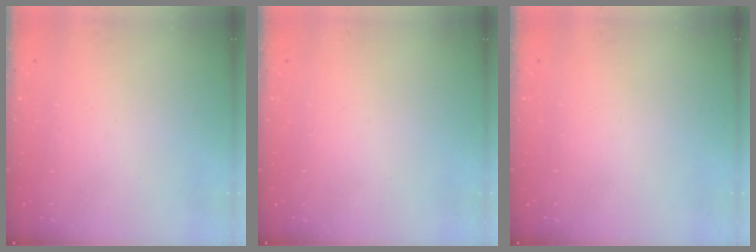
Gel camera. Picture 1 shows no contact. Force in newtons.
{"total": 0.0}
{"total": 0.0}